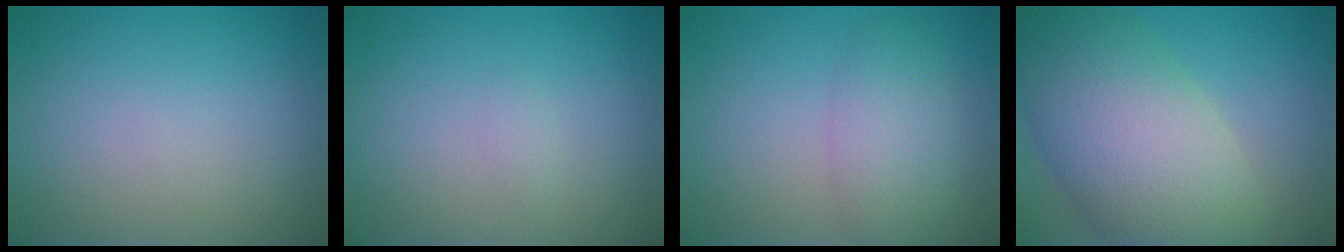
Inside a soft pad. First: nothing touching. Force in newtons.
{"total": 0.6, "press": 0.6, "slide": 0.0}
{"total": 3.9, "press": 3.9, "slide": 0.3}
{"total": 11.5, "press": 11.5, "slide": 0.4}